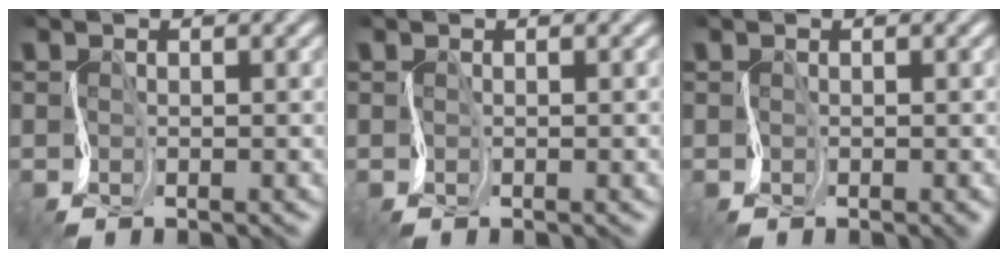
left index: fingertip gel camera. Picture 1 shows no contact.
{"total": 1.2, "force": [0.2, 0.6, 1.1], "torque": [-0.007, -0.001, -0.001]}
{"total": 1.3, "force": [-0.6, 0.4, 1.1], "torque": [-0.010, -0.001, -0.003]}